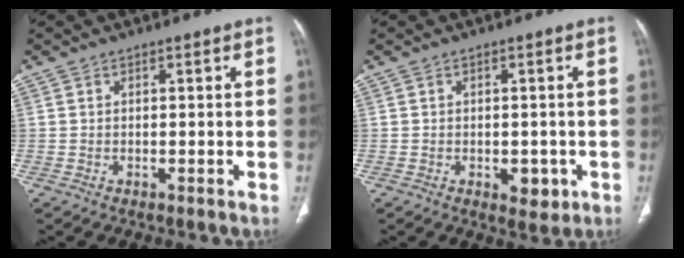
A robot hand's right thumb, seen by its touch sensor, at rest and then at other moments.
{"total": 4.0, "force": [-1.2, 2.4, 3.0], "torque": [-0.020, 0.001, -0.006]}